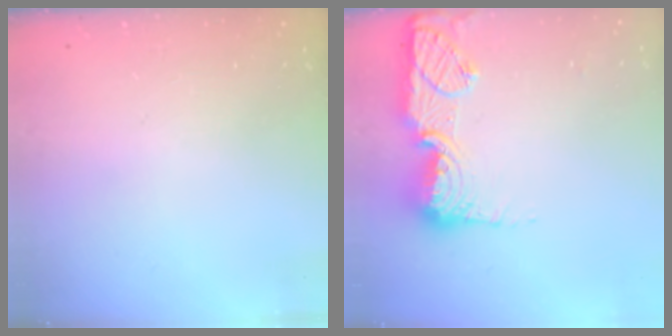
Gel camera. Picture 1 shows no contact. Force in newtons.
{"total": 15.4, "press": 15.4, "slide": 1.2}